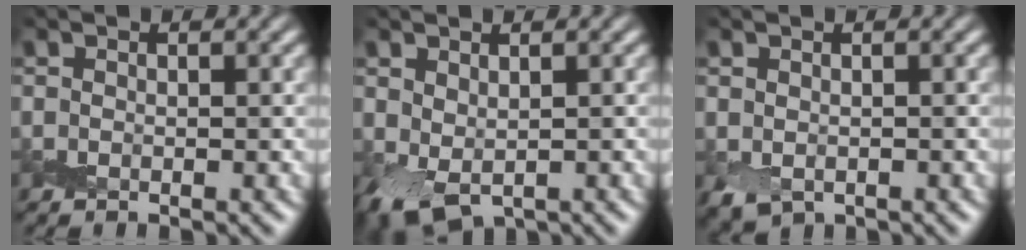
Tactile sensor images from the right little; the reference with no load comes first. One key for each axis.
{"total": 2.4, "fx": 0.0, "fy": 1.7, "fz": 1.8, "tx": -0.037, "ty": -0.007, "tz": 0.005}
{"total": 1.3, "fx": -0.4, "fy": 1.0, "fz": 0.7, "tx": -0.020, "ty": -0.010, "tz": -0.004}